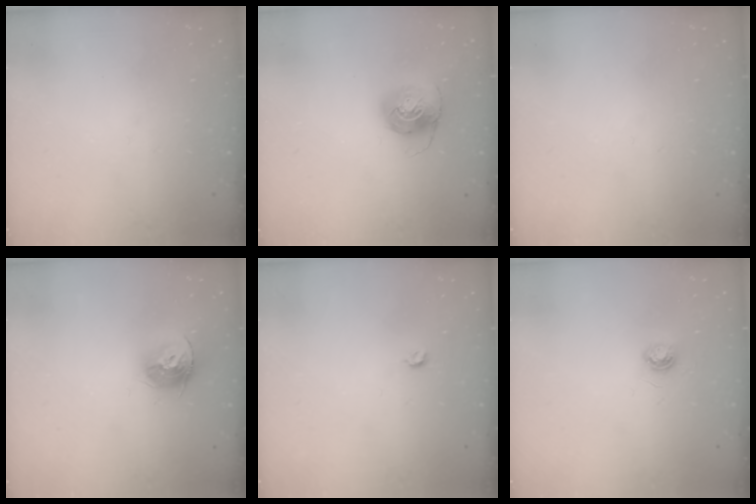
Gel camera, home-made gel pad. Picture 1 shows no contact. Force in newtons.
{"total": 8.8, "press": 8.8, "slide": 0.3}
{"total": 0.0}
{"total": 12.2, "press": 12.1, "slide": 1.1}
{"total": 3.5, "press": 3.4, "slide": 0.6}
{"total": 4.2, "press": 4.2, "slide": 0.4}